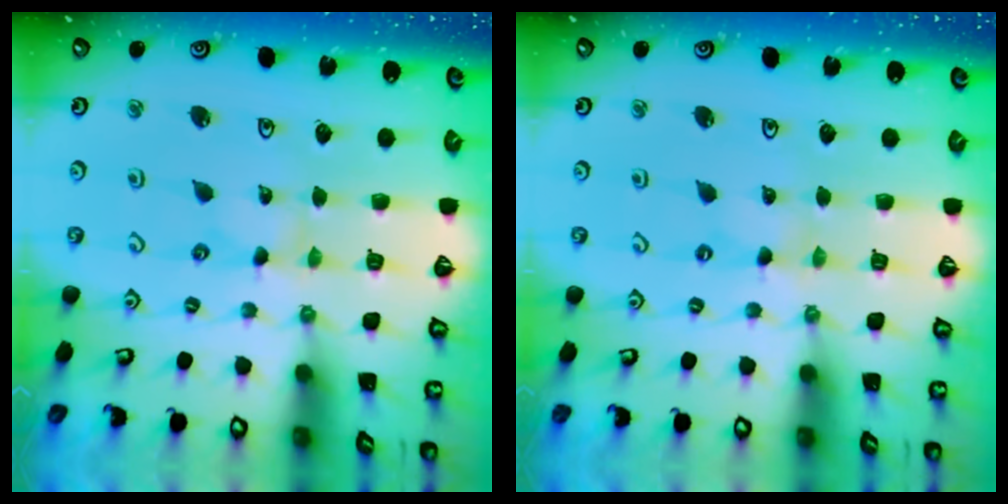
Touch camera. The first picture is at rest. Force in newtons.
{"total": 0.0}